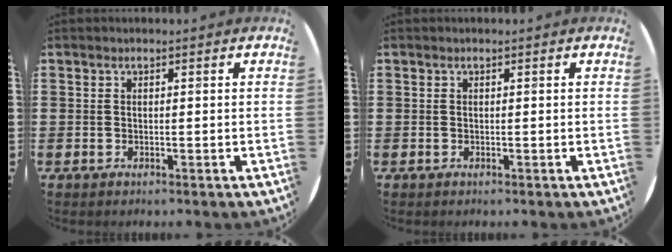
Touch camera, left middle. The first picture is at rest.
{"total": 0.0}